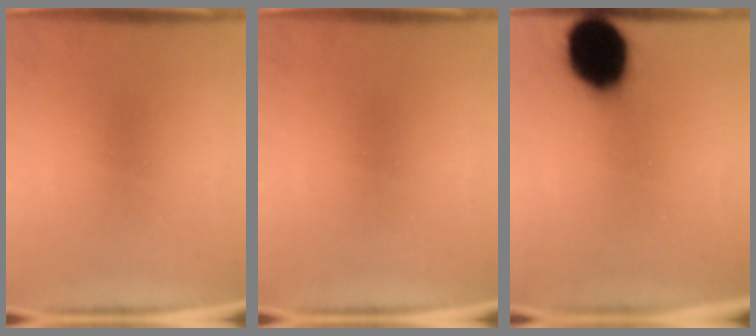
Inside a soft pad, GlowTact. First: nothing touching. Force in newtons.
{"total": 0.0}
{"total": 17.1}